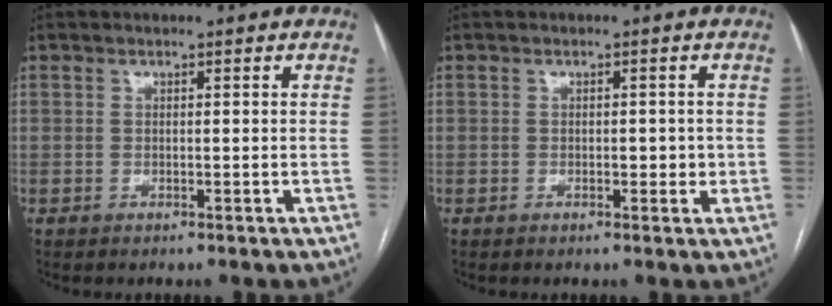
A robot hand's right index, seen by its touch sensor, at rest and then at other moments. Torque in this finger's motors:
{"motor_torque": [0.24, 0.03, 0.03, 0.02]}